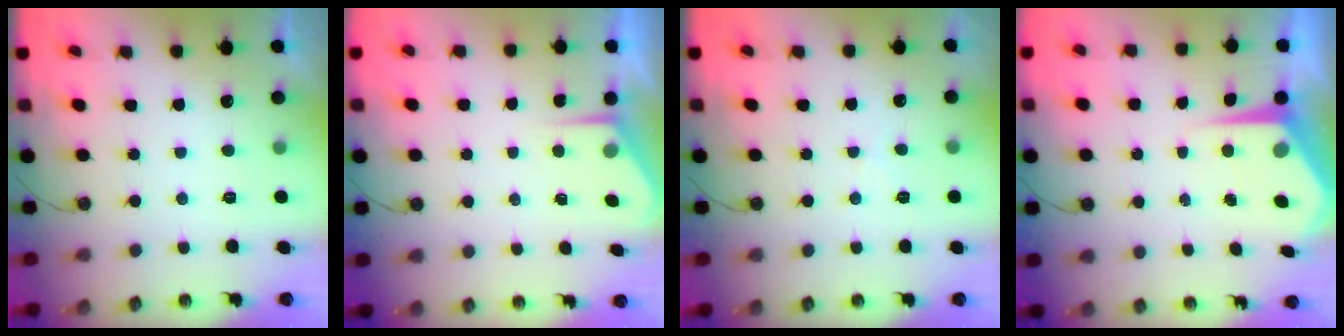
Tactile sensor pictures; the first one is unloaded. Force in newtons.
{"total": 2.7, "press": 2.7, "slide": 0.4}
{"total": 4.8, "press": 4.7, "slide": 0.8}
{"total": 6.9, "press": 6.9, "slide": 0.6}